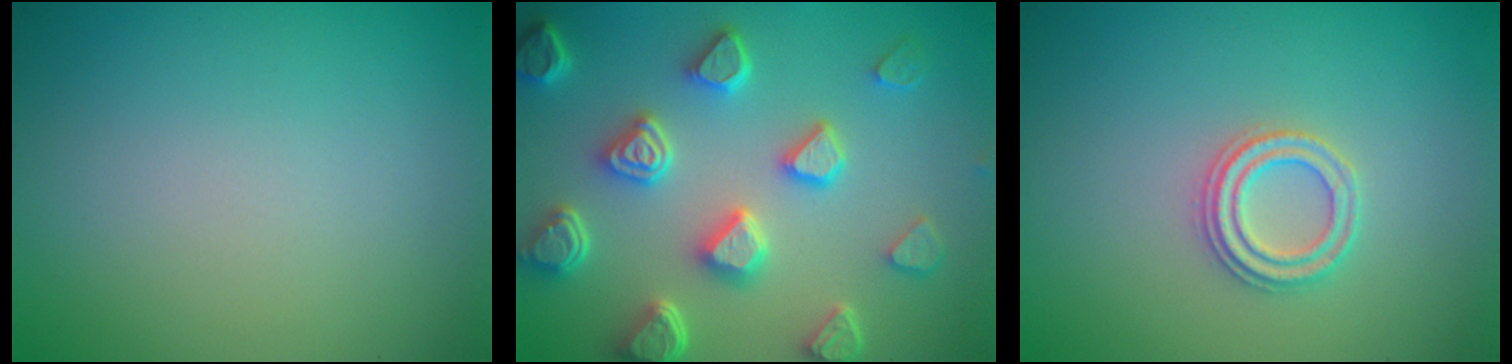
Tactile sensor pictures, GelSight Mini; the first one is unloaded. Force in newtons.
{"total": 6.9, "press": 5.6, "slide": 4.1}
{"total": 2.3, "press": 2.3, "slide": 0.3}